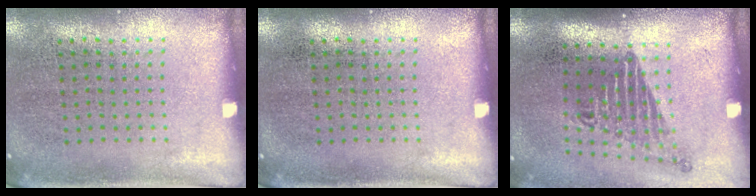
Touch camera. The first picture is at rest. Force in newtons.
{"total": 0.0}
{"total": 1.6, "press": 1.1, "slide": 1.2}